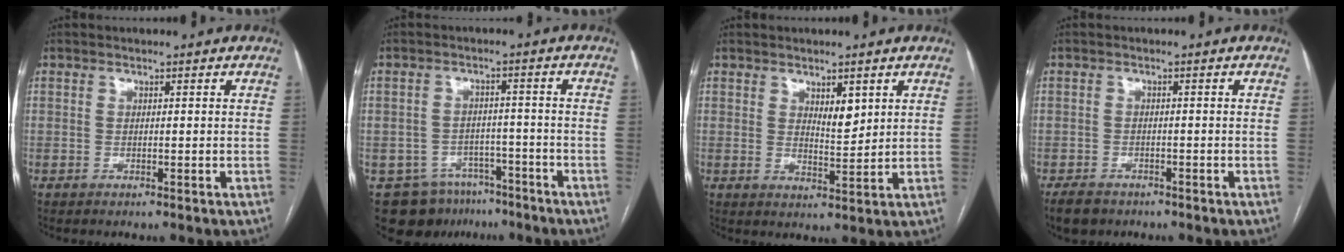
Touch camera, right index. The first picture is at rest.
{"total": 9.8, "force": [-6.8, 6.6, 2.5], "torque": [-0.041, 0.014, -0.092]}
{"total": 3.6, "force": [1.8, 1.2, 2.9], "torque": [-0.053, -0.007, 0.035]}
{"total": 4.0, "force": [-3.1, 2.1, 1.3], "torque": [-0.028, -0.004, -0.048]}